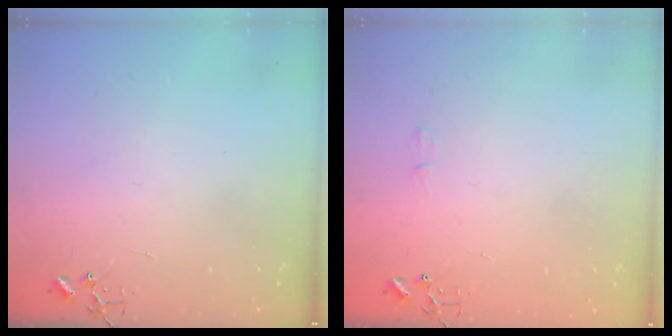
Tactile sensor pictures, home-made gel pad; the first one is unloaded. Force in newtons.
{"total": 4.5, "press": 4.5, "slide": 0.4}